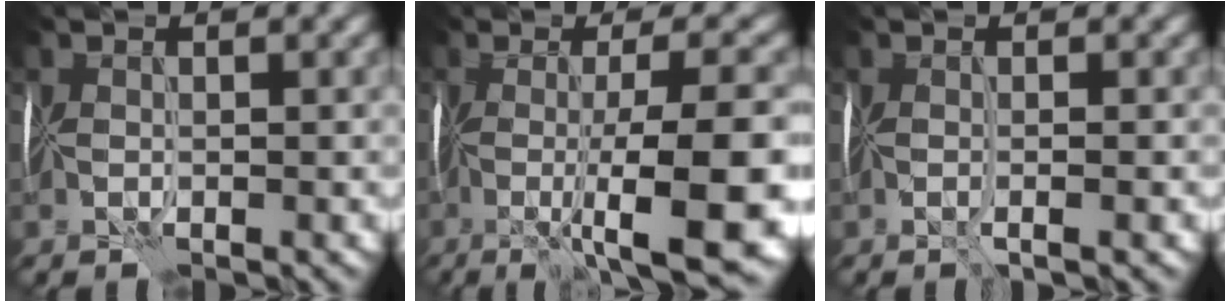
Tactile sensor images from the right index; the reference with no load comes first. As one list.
[{"total": 12.8, "force": [-3.0, 2.9, 12.2], "torque": [-0.170, 0.000, -0.037]}, {"total": 1.4, "force": [0.0, 0.3, 1.4], "torque": [-0.019, 0.000, -0.001]}]